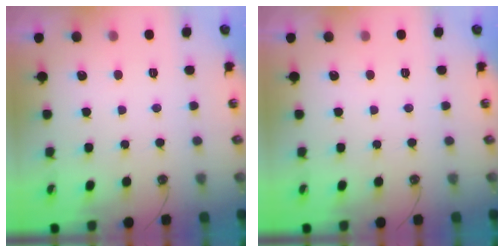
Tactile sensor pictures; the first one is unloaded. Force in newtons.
{"total": 0.0}